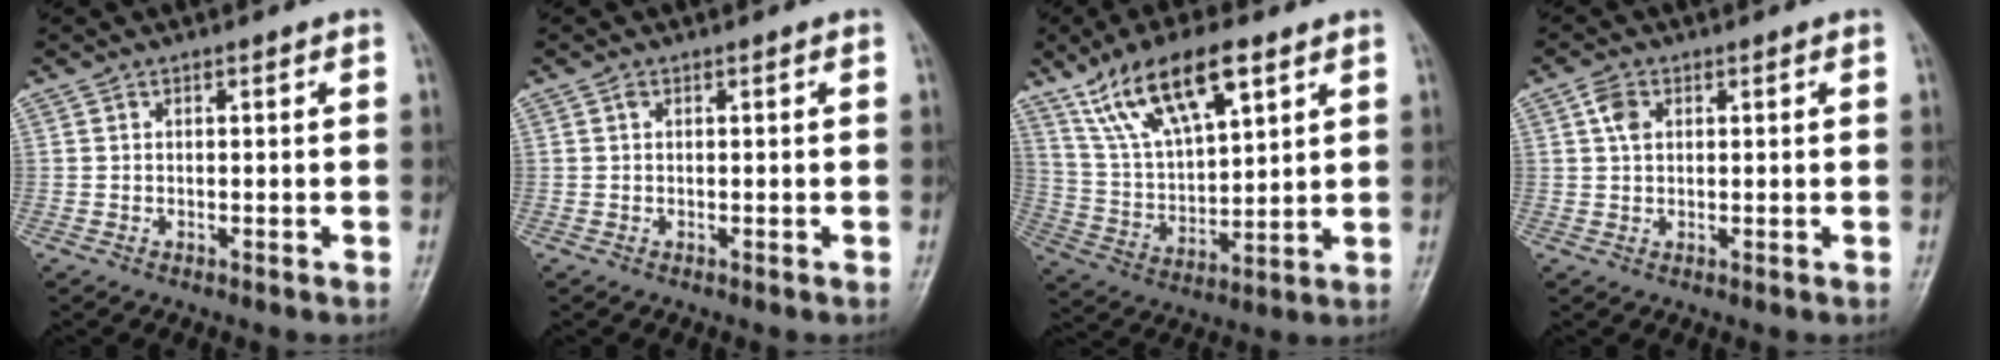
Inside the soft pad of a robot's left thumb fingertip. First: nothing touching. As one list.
[{"total": 0.5, "force": [0.2, 0.3, 0.4], "torque": [-0.006, 0.001, 0.001]}, {"total": 16.6, "force": [9.7, 6.4, 12.0], "torque": [-0.196, -0.024, 0.187]}, {"total": 3.0, "force": [1.0, 2.0, 2.0], "torque": [-0.032, 0.004, 0.016]}]